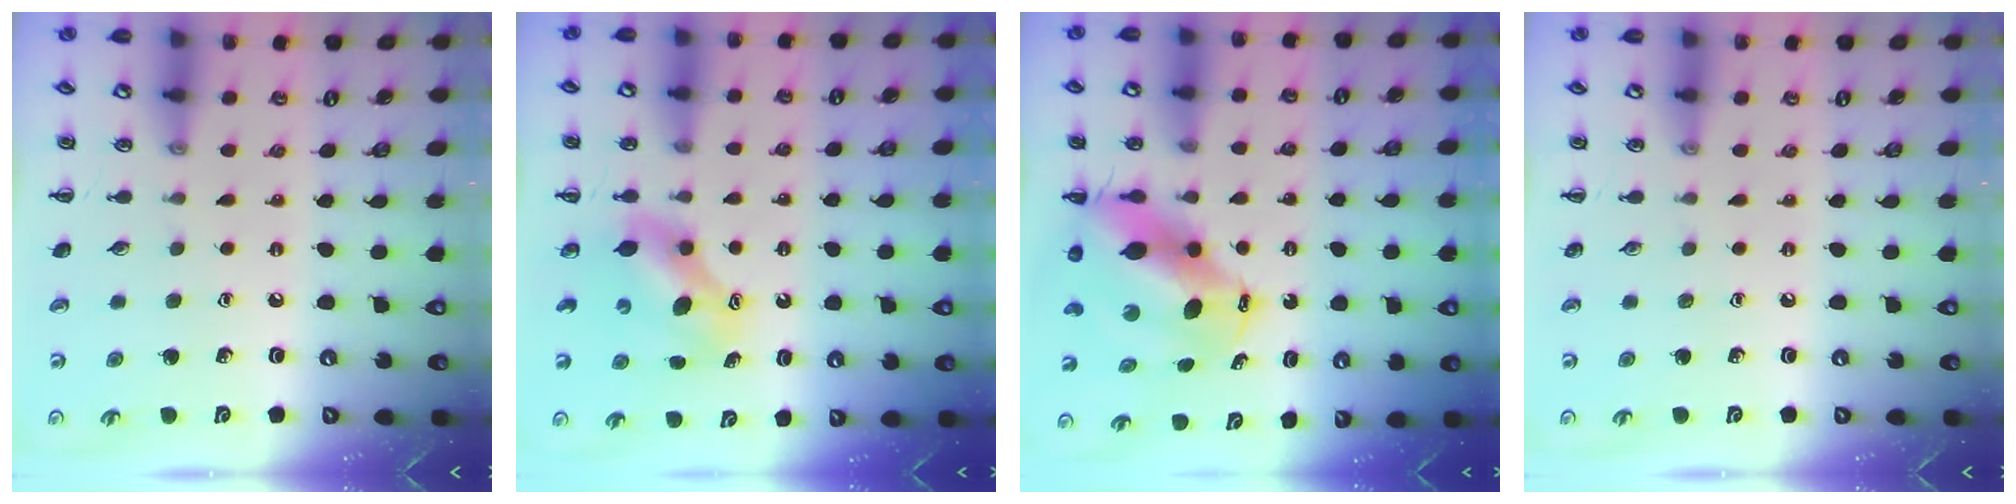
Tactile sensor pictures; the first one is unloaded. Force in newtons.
{"total": 7.3, "press": 7.1, "slide": 1.6}
{"total": 10.9, "press": 10.5, "slide": 3.0}
{"total": 0.0}